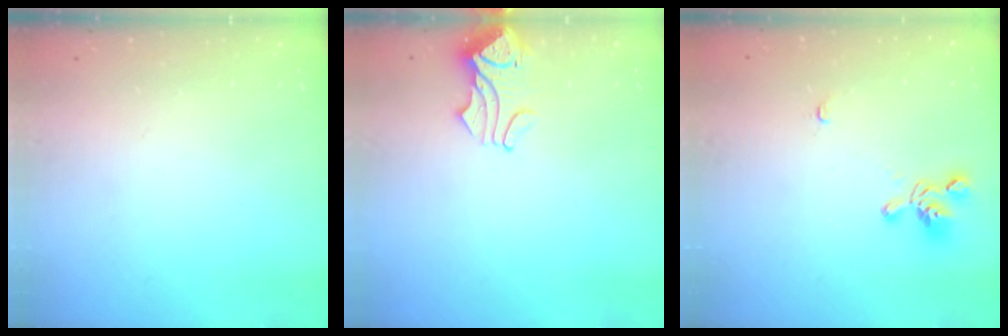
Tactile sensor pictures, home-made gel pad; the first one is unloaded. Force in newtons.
{"total": 0.9, "press": 0.8, "slide": 0.5}
{"total": 3.0, "press": 2.9, "slide": 0.8}